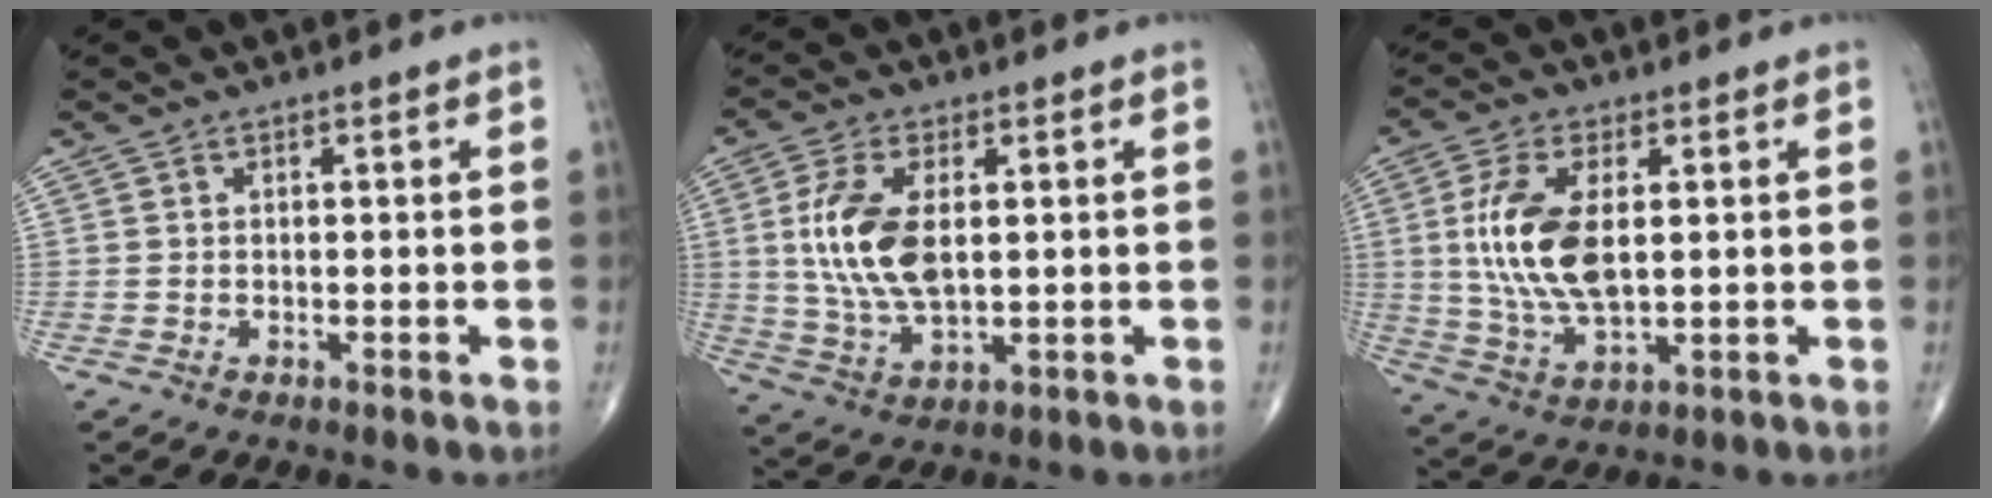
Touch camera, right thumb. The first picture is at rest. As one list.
[{"total": 12.0, "force": [1.7, 6.1, 10.3], "torque": [-0.213, -0.009, 0.037]}, {"total": 13.1, "force": [1.7, 6.3, 11.3], "torque": [-0.234, -0.009, 0.039]}]